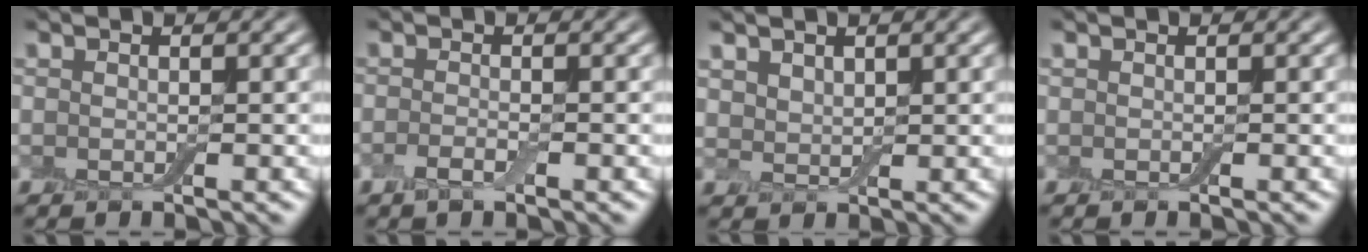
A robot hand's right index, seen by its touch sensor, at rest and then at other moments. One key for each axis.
{"total": 1.1, "fx": -0.6, "fy": 0.4, "fz": 0.9, "tx": -0.023, "ty": 0.002, "tz": -0.014}
{"total": 1.4, "fx": 1.2, "fy": 0.8, "fz": 0.2, "tx": -0.005, "ty": 0.002, "tz": 0.024}
{"total": 0.0}